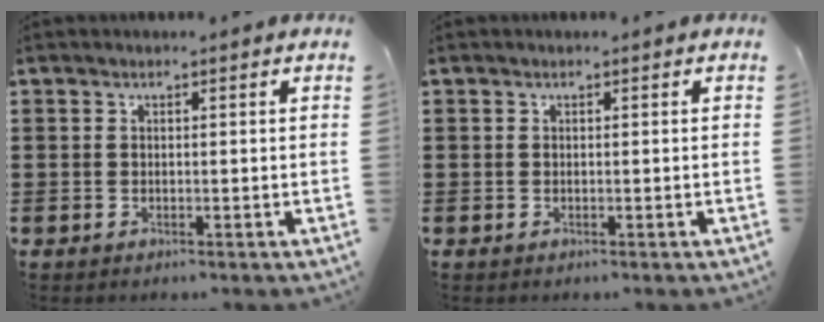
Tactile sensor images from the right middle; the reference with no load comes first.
{"total": 0.0}